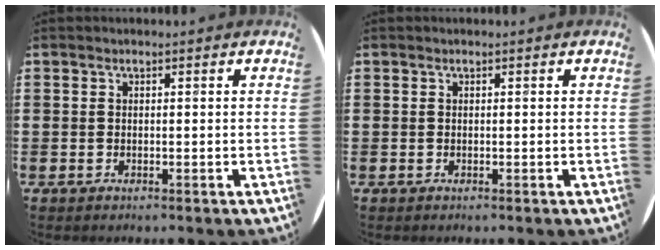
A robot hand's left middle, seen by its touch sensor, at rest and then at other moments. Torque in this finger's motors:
{"motor_torque": [0.62, -0.41, -0.04, -0.01]}